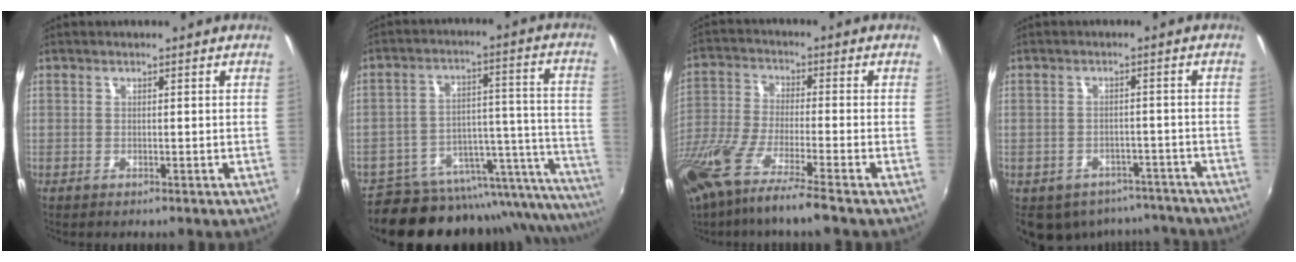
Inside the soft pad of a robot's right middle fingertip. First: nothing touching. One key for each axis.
{"total": 24.3, "fx": -18.2, "fy": 10.7, "fz": 12.0, "tx": -0.153, "ty": 0.021, "tz": -0.237}
{"total": 15.5, "fx": -11.1, "fy": 1.0, "fz": 10.7, "tx": -0.216, "ty": -0.056, "tz": -0.203}
{"total": 12.9, "fx": -9.5, "fy": 7.5, "fz": 4.4, "tx": -0.102, "ty": 0.007, "tz": -0.106}